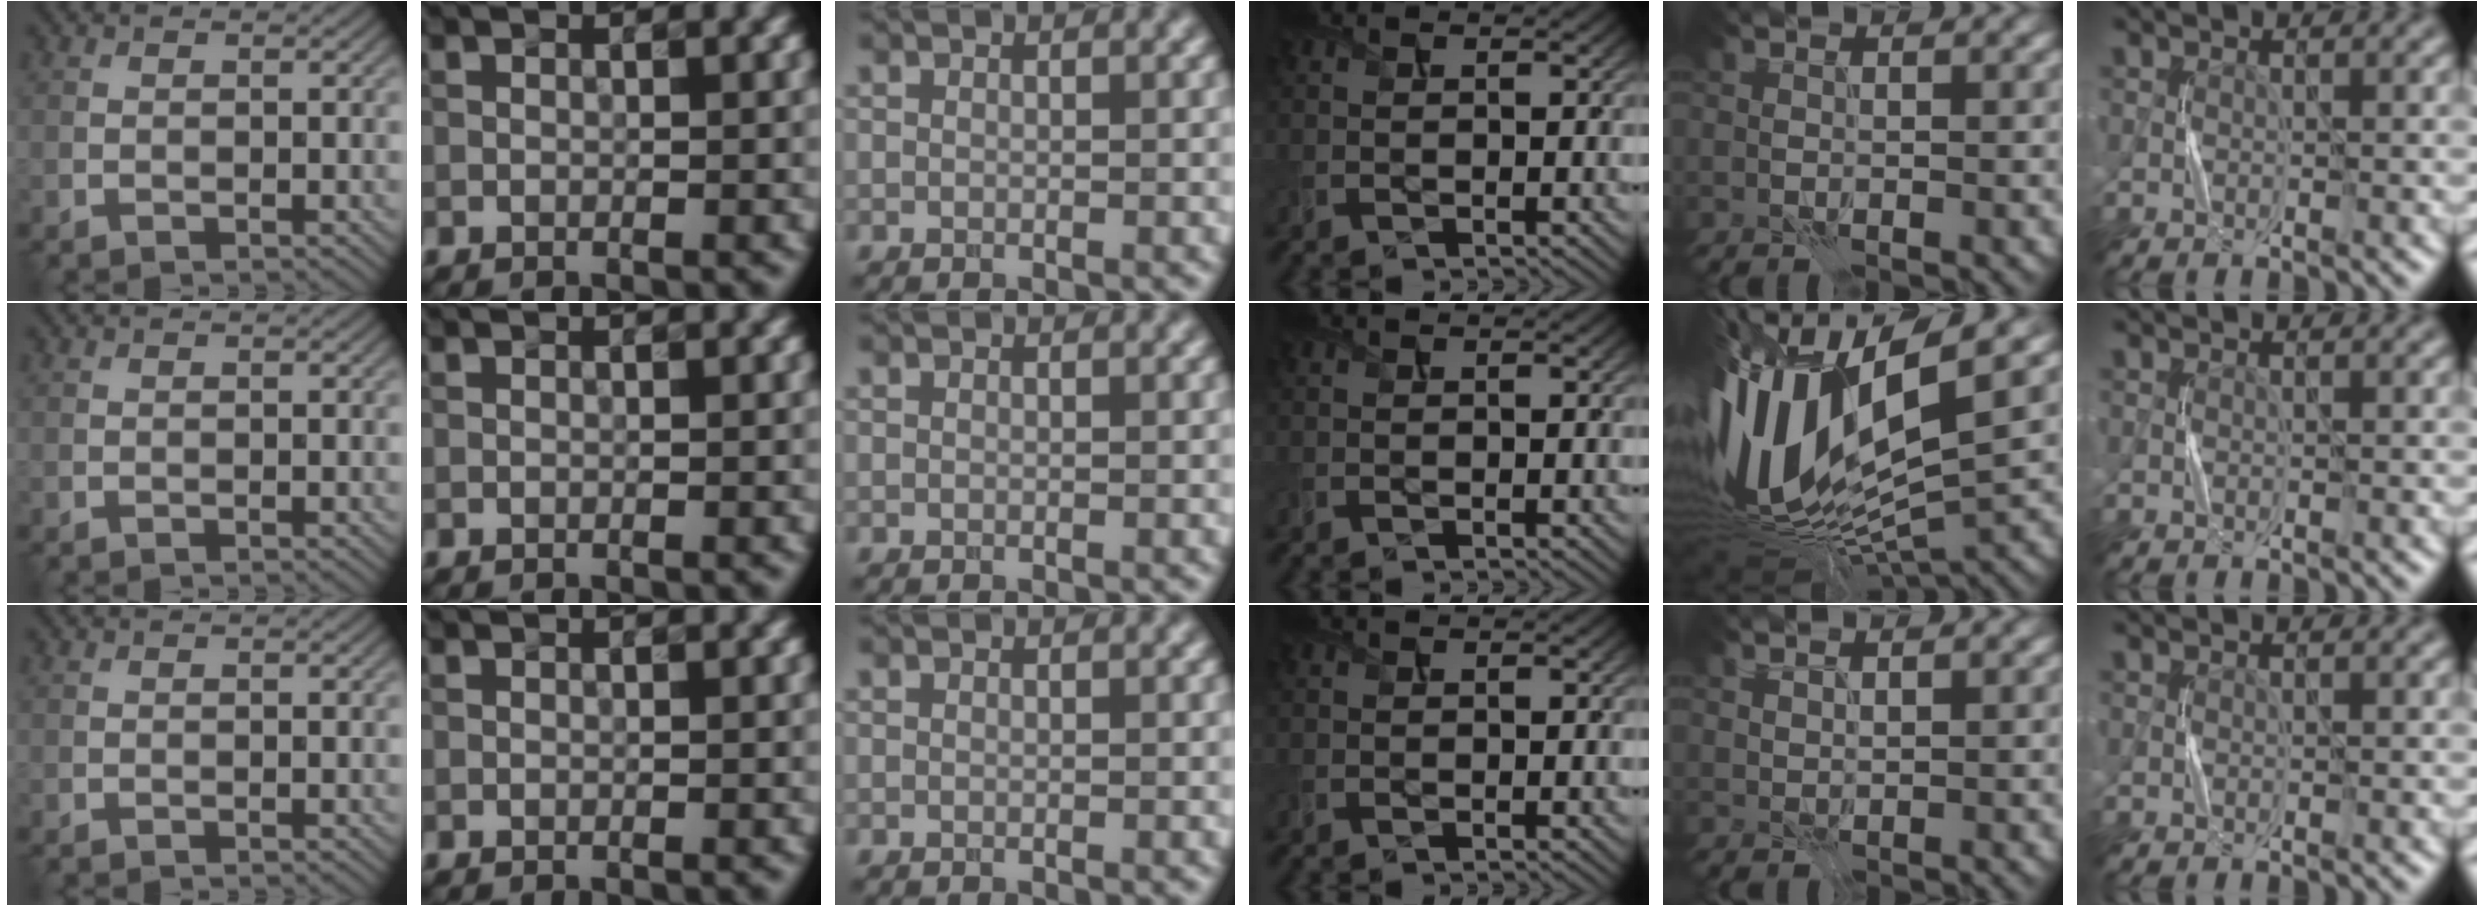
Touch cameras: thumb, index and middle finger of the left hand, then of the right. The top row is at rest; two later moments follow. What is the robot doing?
{"motion": "press", "object": "sticky note"}